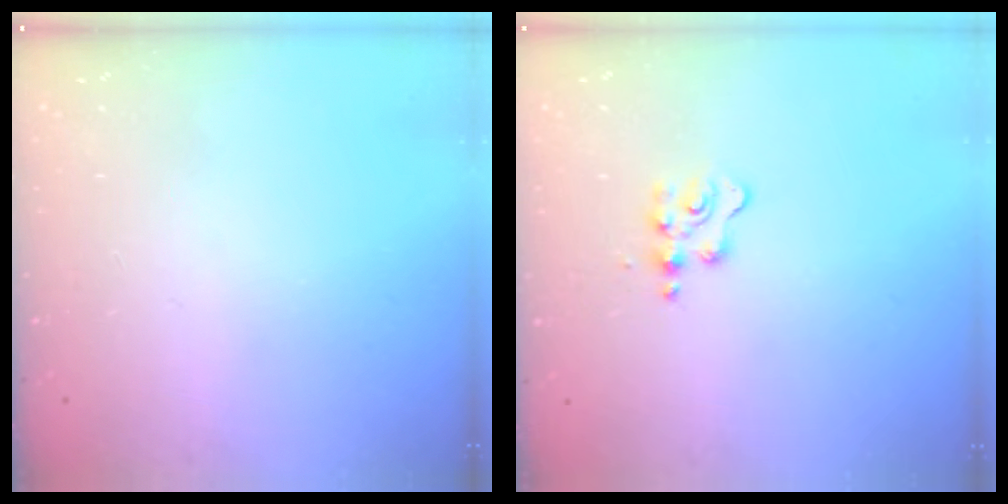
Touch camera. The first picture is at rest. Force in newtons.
{"total": 4.2, "press": 4.1, "slide": 0.6}